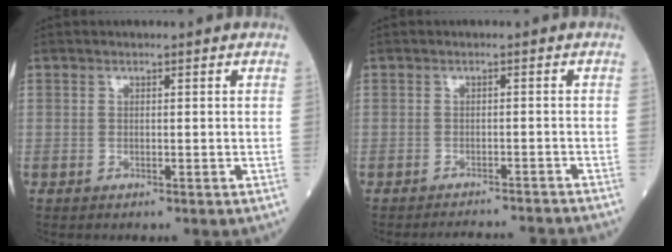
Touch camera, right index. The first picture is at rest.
{"total": 6.8, "force": [-6.7, 0.0, 0.7], "torque": [-0.007, -0.004, -0.083]}